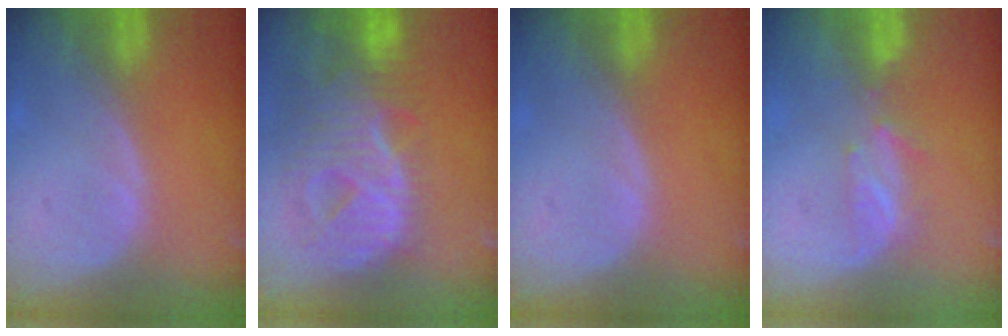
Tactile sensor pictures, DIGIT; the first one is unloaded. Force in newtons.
{"total": 12.9, "press": 10.9, "slide": 6.9}
{"total": 0.0}
{"total": 2.7, "press": 2.6, "slide": 0.8}